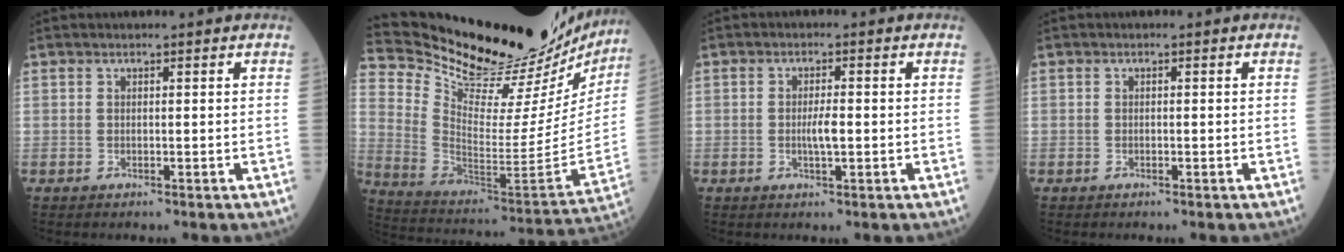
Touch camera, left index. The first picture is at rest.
{"total": 34.1, "force": [30.3, 6.8, 14.2], "torque": [-0.243, -0.099, 0.414]}
{"total": 2.5, "force": [-0.6, 0.3, 2.4], "torque": [-0.046, -0.004, -0.012]}
{"total": 0.0}